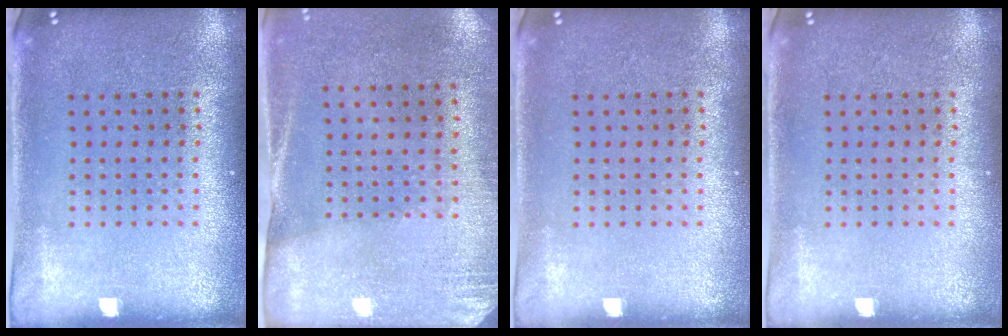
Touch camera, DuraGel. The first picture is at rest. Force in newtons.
{"total": 2.7, "press": 2.3, "slide": 1.3}
{"total": 0.0}
{"total": 0.0}